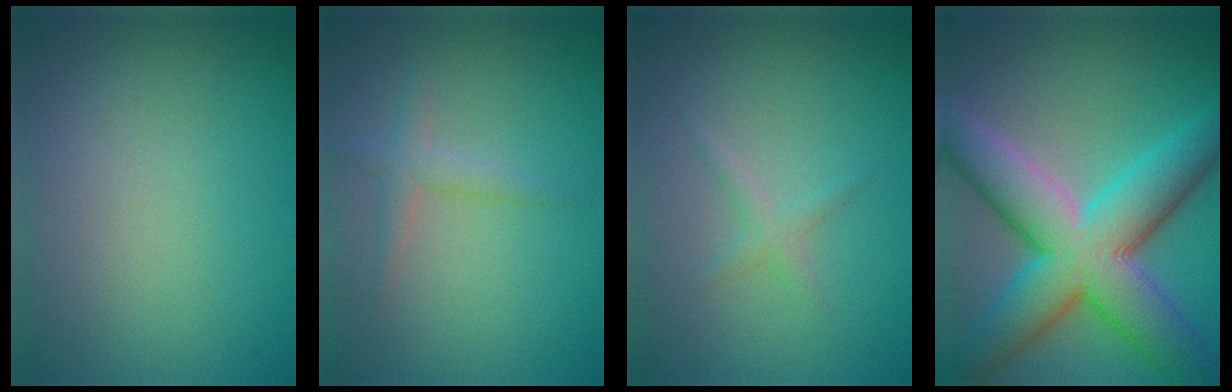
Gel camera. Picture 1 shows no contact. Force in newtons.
{"total": 1.6, "press": 1.6, "slide": 0.0}
{"total": 1.2, "press": 1.2, "slide": 0.0}
{"total": 12.0, "press": 11.9, "slide": 0.8}